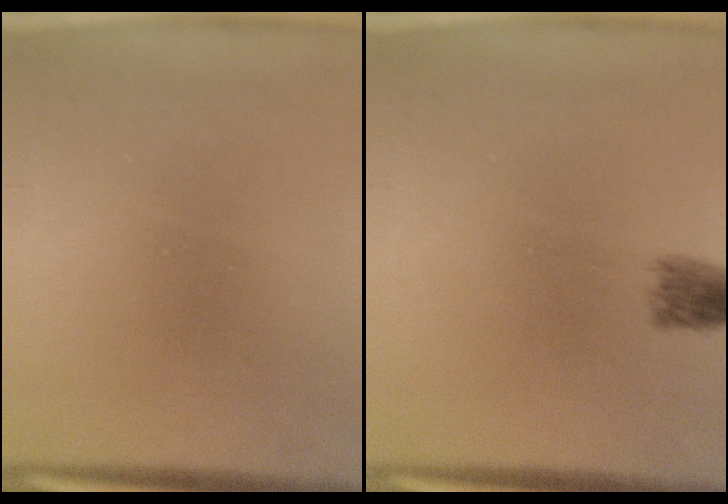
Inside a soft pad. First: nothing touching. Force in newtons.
{"total": 2.0}